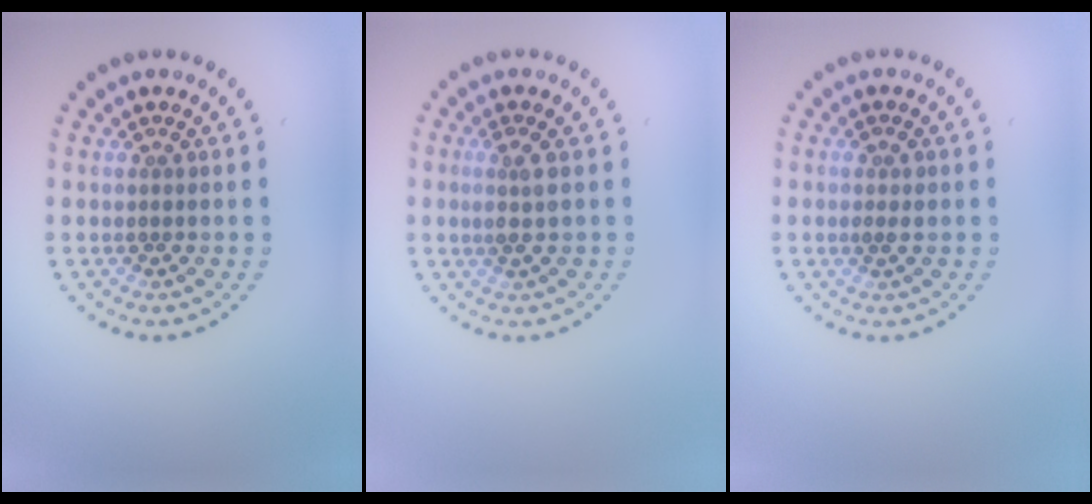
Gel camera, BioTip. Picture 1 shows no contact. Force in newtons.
{"total": 1.6, "press": 1.3, "slide": 1.0}
{"total": 1.1, "press": 1.1, "slide": 0.3}